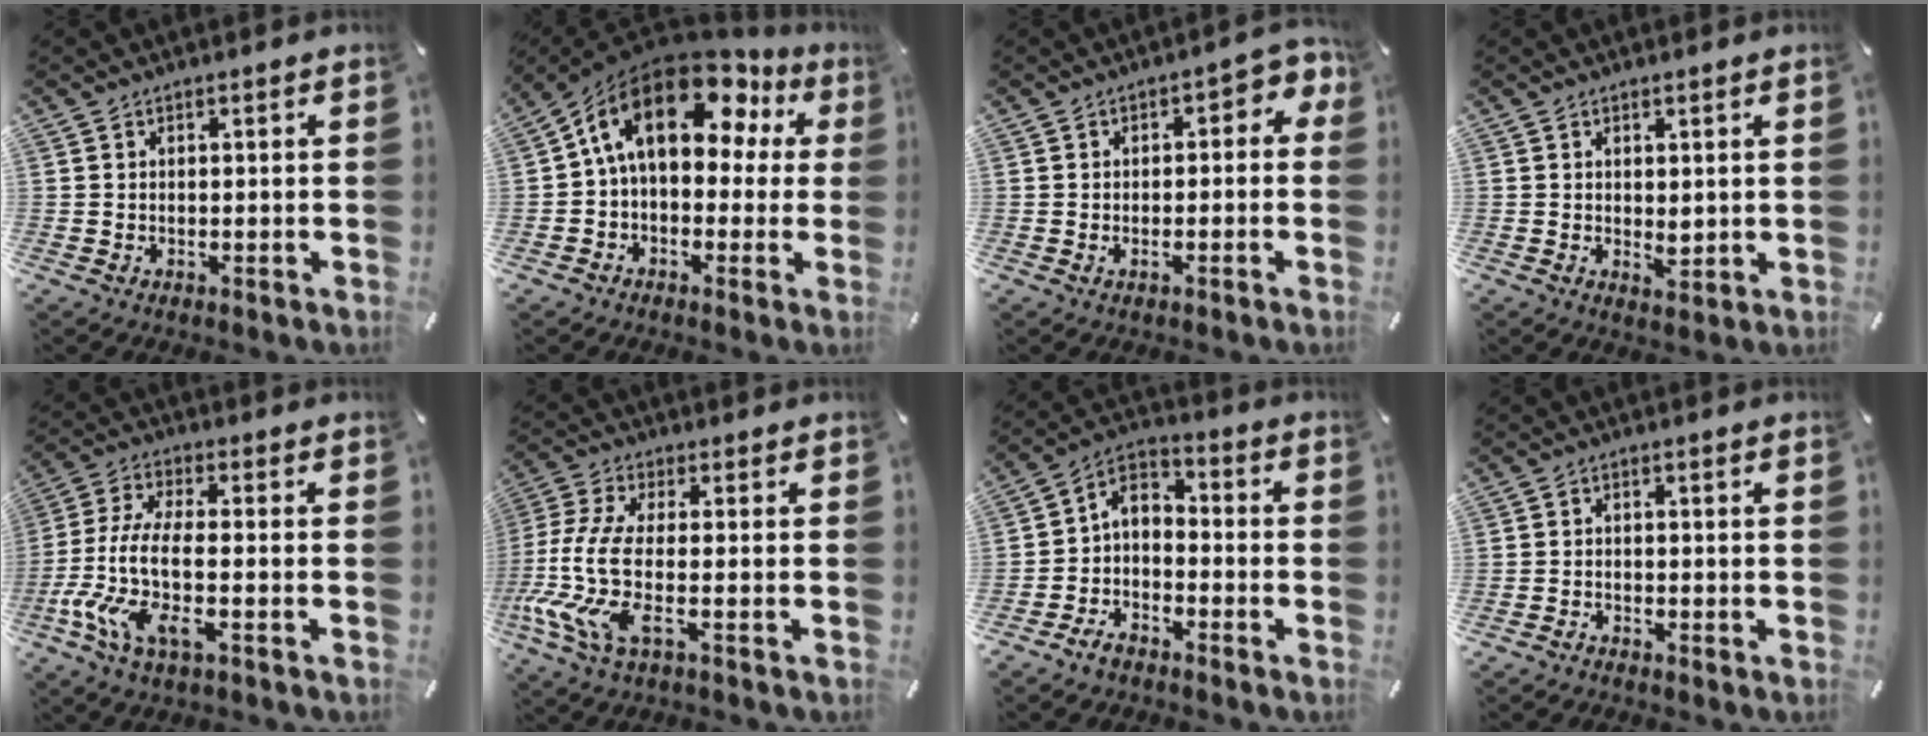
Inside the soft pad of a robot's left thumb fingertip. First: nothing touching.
{"total": 18.4, "force": [6.9, 10.8, 13.2], "torque": [-0.227, -0.026, 0.116]}
{"total": 4.1, "force": [-0.6, 2.3, 3.3], "torque": [-0.039, 0.002, -0.019]}
{"total": 2.3, "force": [0.4, 1.5, 1.7], "torque": [-0.024, -0.004, 0.007]}
{"total": 11.7, "force": [-3.4, 4.0, 10.5], "torque": [-0.240, -0.021, -0.069]}
{"total": 12.1, "force": [-1.6, 4.3, 11.2], "torque": [-0.271, -0.028, -0.036]}
{"total": 5.3, "force": [-2.8, 3.8, 2.4], "torque": [-0.054, 0.009, -0.061]}
{"total": 1.5, "force": [-1.5, 0.3, 0.2], "torque": [-0.005, 0.006, -0.031]}